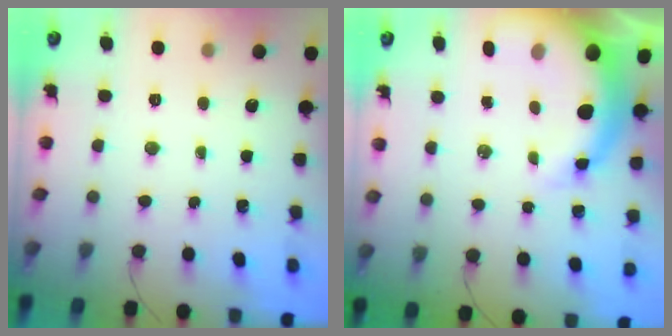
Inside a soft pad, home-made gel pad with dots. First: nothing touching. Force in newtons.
{"total": 9.1, "press": 8.7, "slide": 2.4}